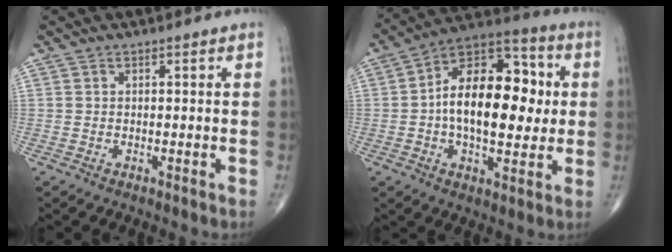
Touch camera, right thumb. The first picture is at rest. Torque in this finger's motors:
{"motor_torque": [0.04, 0.65, 1.12, 0.36, 0.18]}